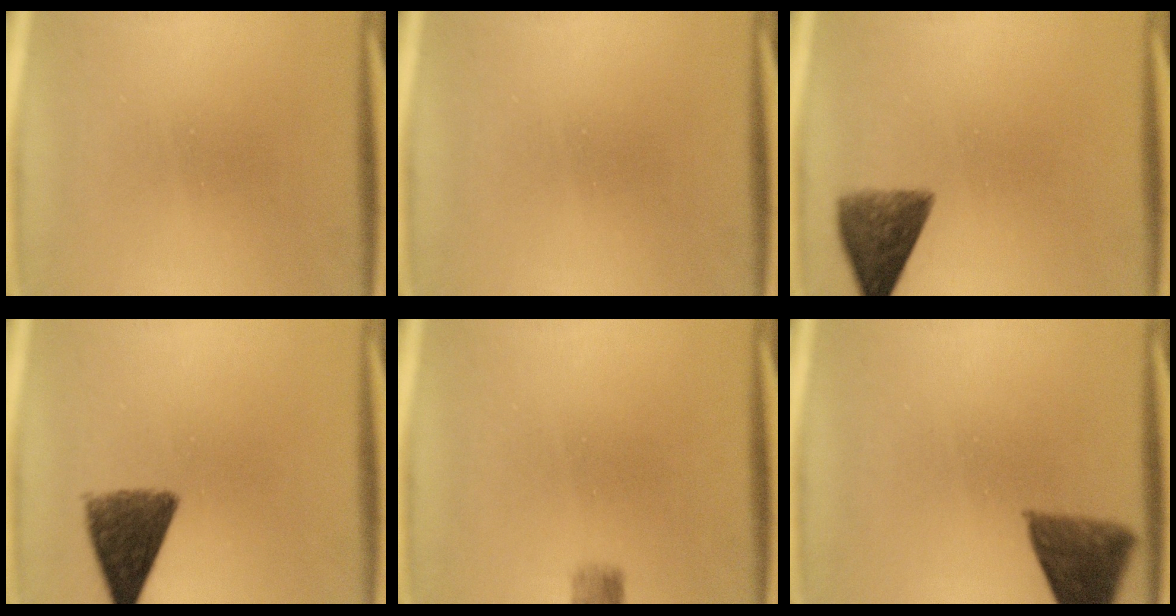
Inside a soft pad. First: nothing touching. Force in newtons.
{"total": 0.0}
{"total": 7.3}
{"total": 8.8}
{"total": 2.2}
{"total": 8.1}